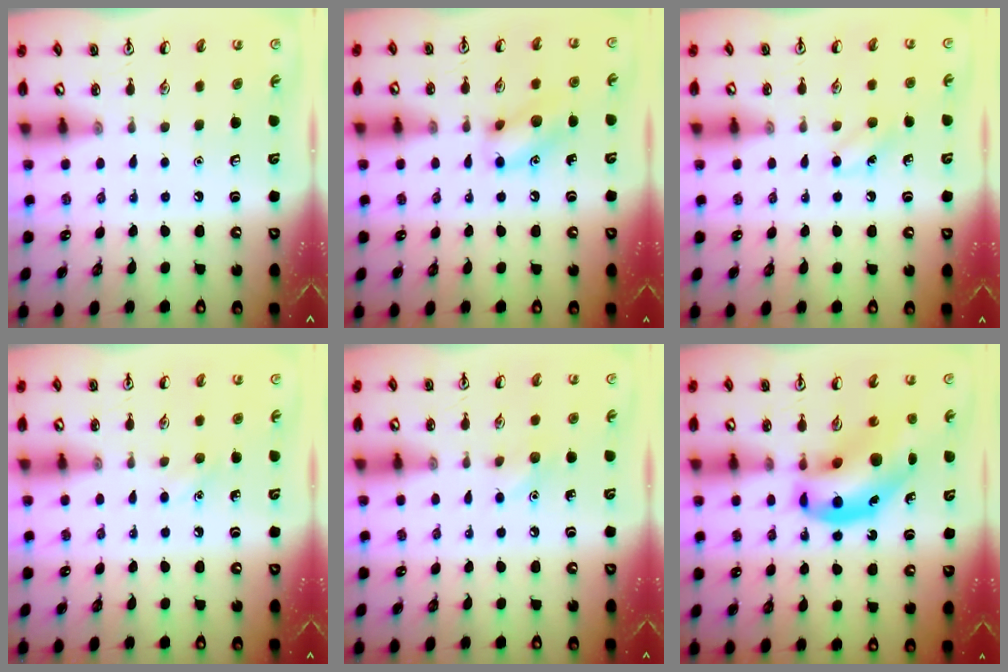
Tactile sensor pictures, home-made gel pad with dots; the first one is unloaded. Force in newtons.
{"total": 10.8, "press": 10.7, "slide": 1.3}
{"total": 4.7, "press": 4.5, "slide": 1.5}
{"total": 5.9, "press": 5.6, "slide": 1.8}
{"total": 5.8, "press": 5.5, "slide": 1.8}
{"total": 15.8, "press": 15.2, "slide": 4.3}